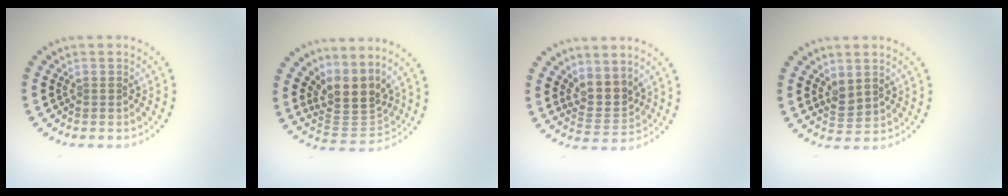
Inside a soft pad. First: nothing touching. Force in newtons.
{"total": 4.2, "press": 3.1, "slide": 2.9}
{"total": 2.8, "press": 2.1, "slide": 1.9}
{"total": 1.7, "press": 1.5, "slide": 0.8}